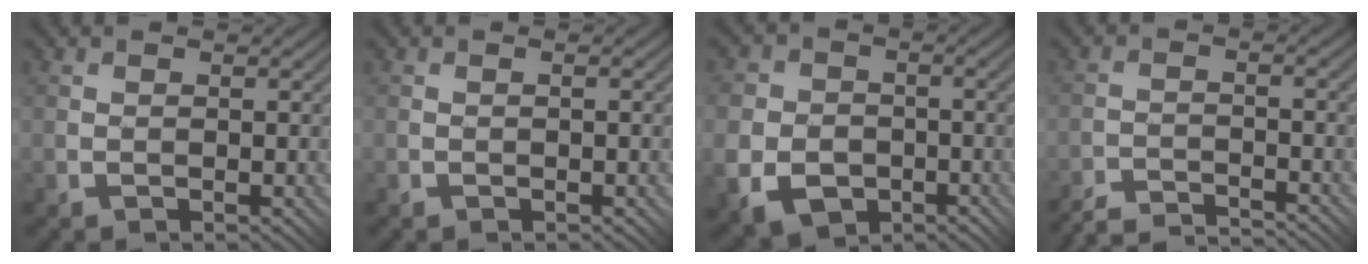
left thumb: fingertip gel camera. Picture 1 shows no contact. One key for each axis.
{"total": 0.8, "fx": -0.3, "fy": 0.2, "fz": 0.7, "tx": -0.010, "ty": 0.001, "tz": -0.002}
{"total": 8.8, "fx": -3.3, "fy": 7.2, "fz": 3.6, "tx": -0.104, "ty": -0.036, "tz": -0.076}
{"total": 5.0, "fx": -4.9, "fy": -0.5, "fz": 0.6, "tx": -0.019, "ty": 0.006, "tz": -0.097}